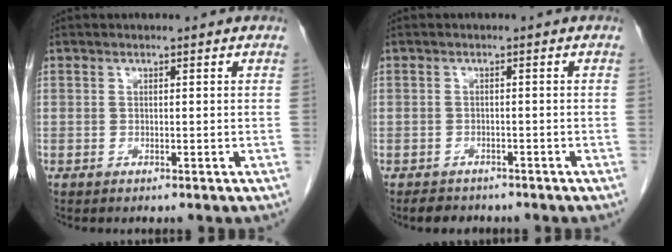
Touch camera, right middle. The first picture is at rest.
{"total": 2.9, "force": [-2.4, 1.5, 0.4], "torque": [-0.016, 0.000, -0.036]}